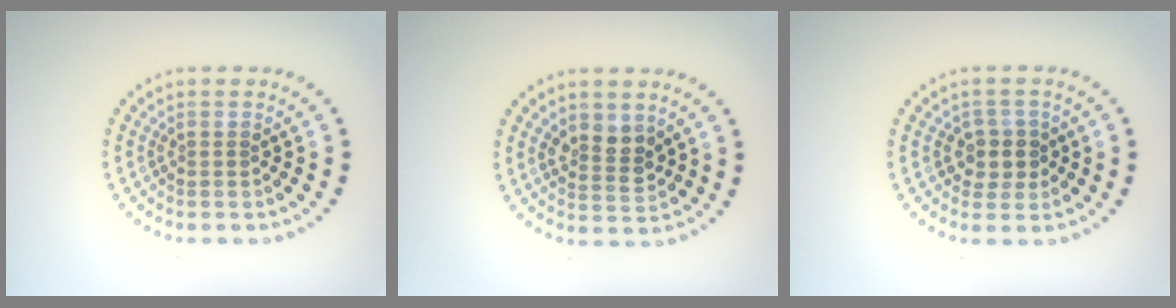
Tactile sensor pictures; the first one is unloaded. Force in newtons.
{"total": 2.5, "press": 2.3, "slide": 0.9}
{"total": 2.3, "press": 2.2, "slide": 0.9}